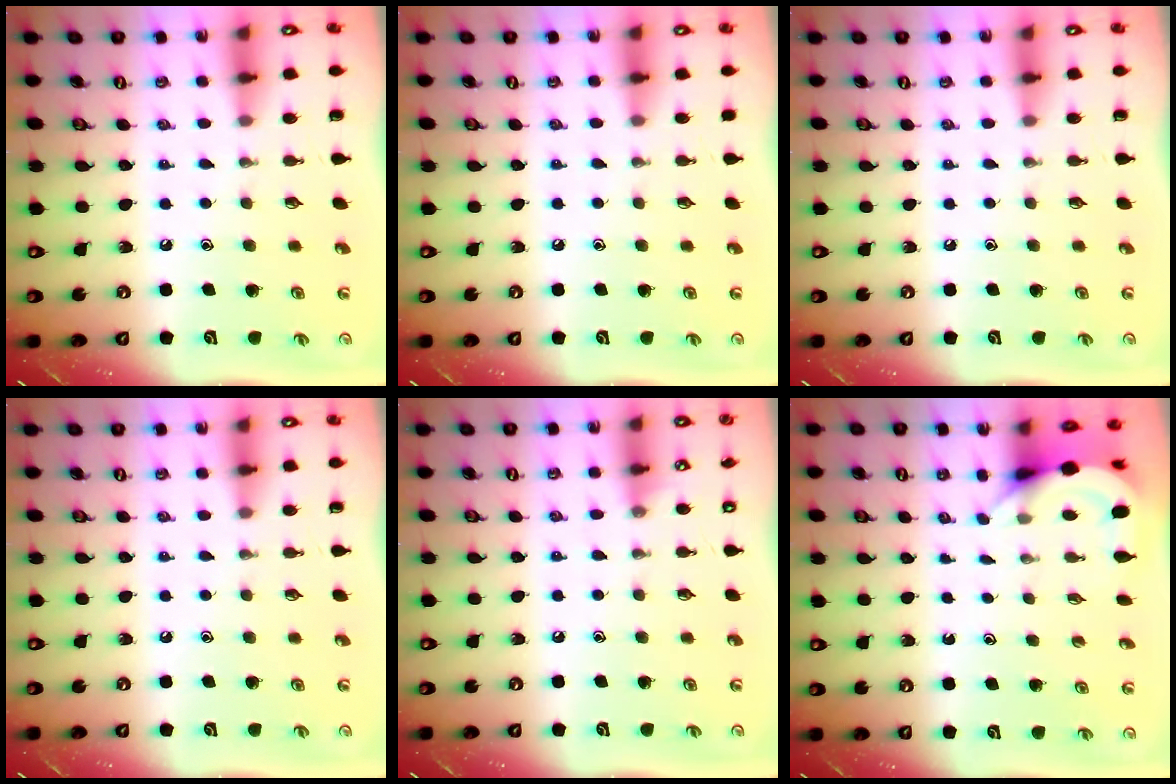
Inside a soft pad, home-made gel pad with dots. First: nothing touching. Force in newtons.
{"total": 2.3, "press": 2.3, "slide": 0.4}
{"total": 0.0}
{"total": 0.0}
{"total": 2.9, "press": 2.9, "slide": 0.4}
{"total": 4.6, "press": 4.6, "slide": 0.2}